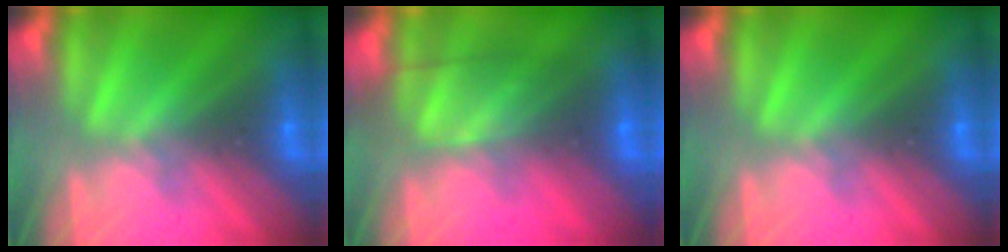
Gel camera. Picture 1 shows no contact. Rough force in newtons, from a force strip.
{"total": 7.6}
{"total": 0.0}